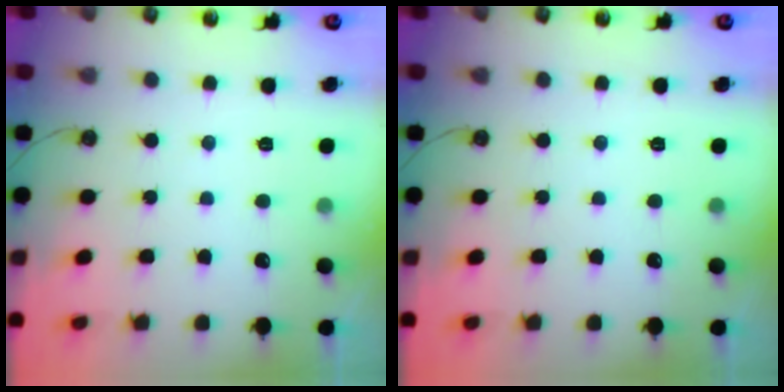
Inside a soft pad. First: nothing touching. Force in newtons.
{"total": 0.0}